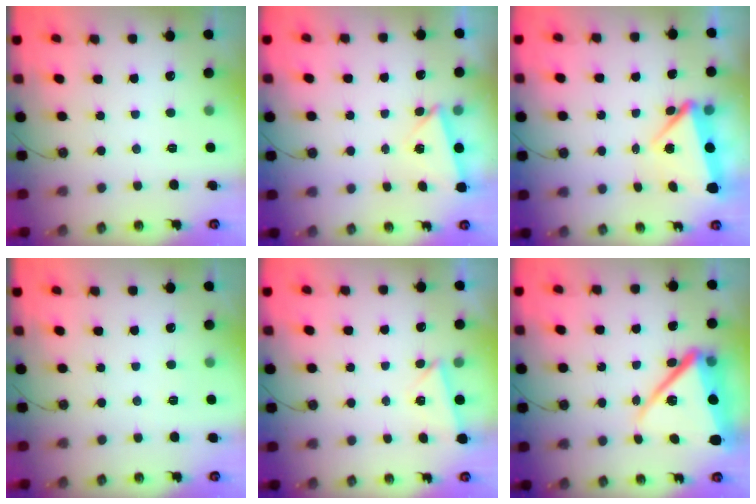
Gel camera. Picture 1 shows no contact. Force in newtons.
{"total": 3.3, "press": 2.8, "slide": 1.7}
{"total": 6.5, "press": 6.5, "slide": 0.5}
{"total": 2.6, "press": 1.3, "slide": 2.2}
{"total": 2.0, "press": 1.7, "slide": 1.0}
{"total": 16.7, "press": 15.4, "slide": 6.6}